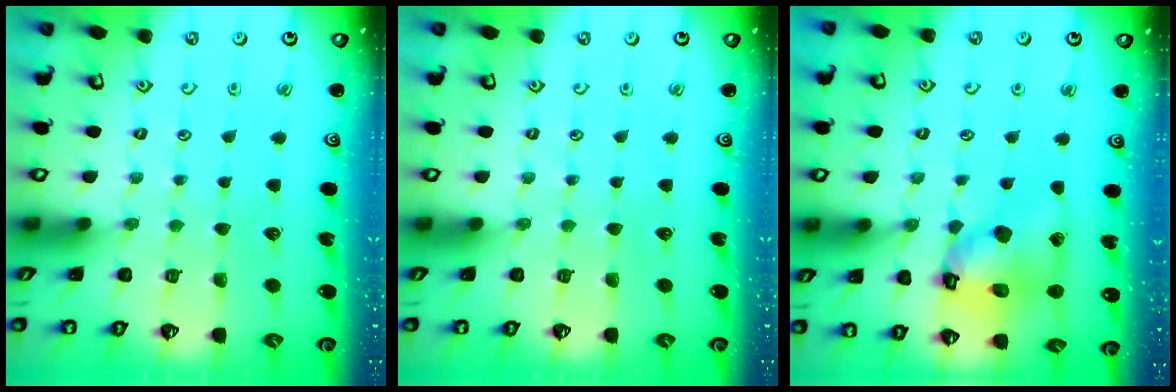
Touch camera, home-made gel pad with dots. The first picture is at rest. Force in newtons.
{"total": 0.0}
{"total": 14.5, "press": 14.4, "slide": 2.0}